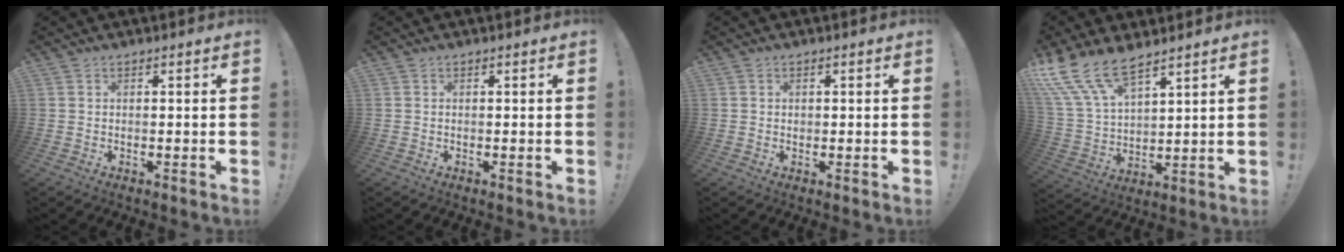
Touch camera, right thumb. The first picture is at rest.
{"total": 0.0}
{"total": 0.6, "force": [0.3, 0.5, 0.1], "torque": [0.006, -0.002, 0.004]}
{"total": 14.3, "force": [11.0, 5.4, 7.5], "torque": [-0.157, -0.062, 0.208]}